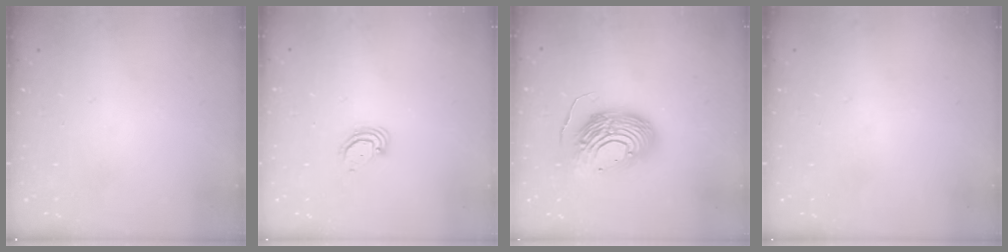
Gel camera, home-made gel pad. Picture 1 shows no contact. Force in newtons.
{"total": 2.9, "press": 2.9, "slide": 0.3}
{"total": 16.0, "press": 15.8, "slide": 2.4}
{"total": 0.0}